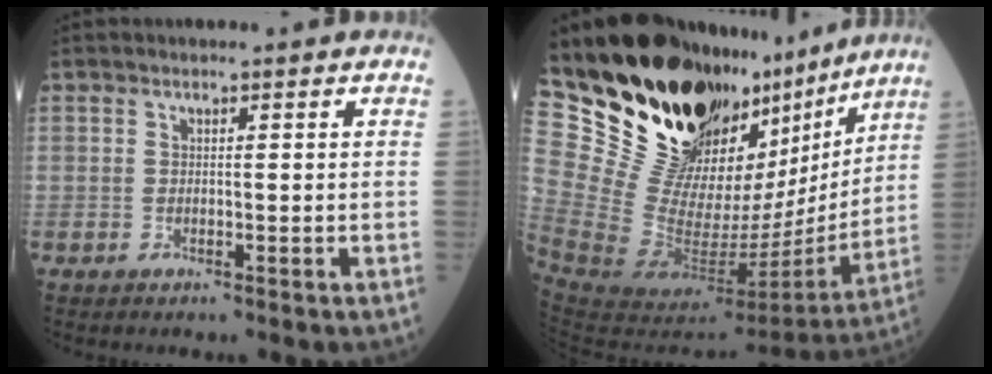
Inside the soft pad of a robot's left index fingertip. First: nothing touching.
{"total": 32.7, "force": [25.5, 12.6, 16.1], "torque": [-0.276, -0.020, 0.397]}